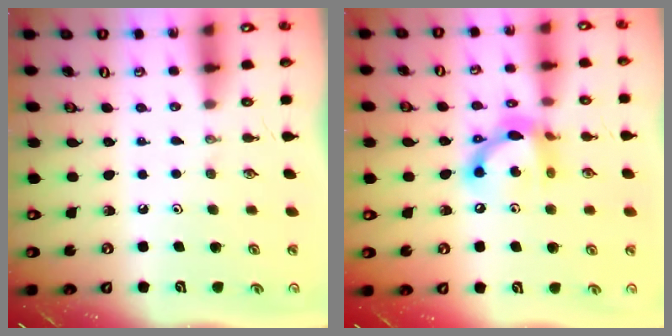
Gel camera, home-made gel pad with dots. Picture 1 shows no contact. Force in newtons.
{"total": 13.5, "press": 13.4, "slide": 1.0}